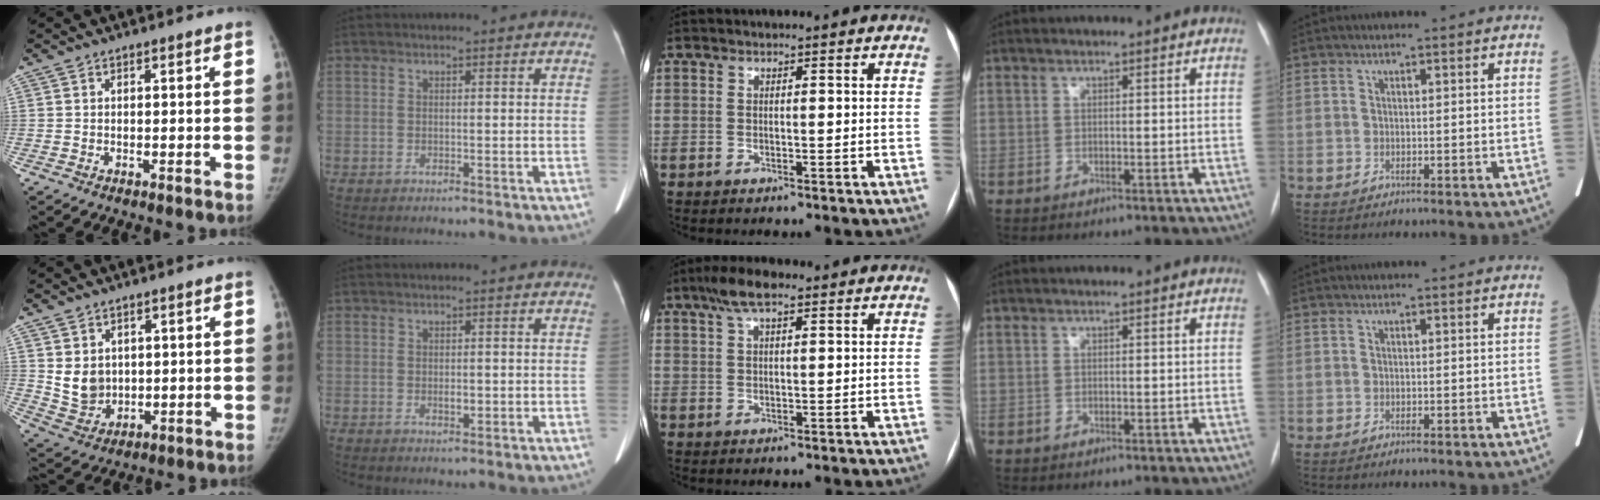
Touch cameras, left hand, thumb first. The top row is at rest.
{"thumb": {"total": 6.6, "force": [1.7, 5.4, 3.3], "torque": [-0.040, -0.021, 0.053]}, "index": {"total": 1.2, "force": [0.0, 0.6, 1.0], "torque": [-0.017, -0.001, 0.001]}, "middle": {"total": 5.3, "force": [3.4, 1.4, 3.8], "torque": [-0.080, 0.019, 0.060]}}